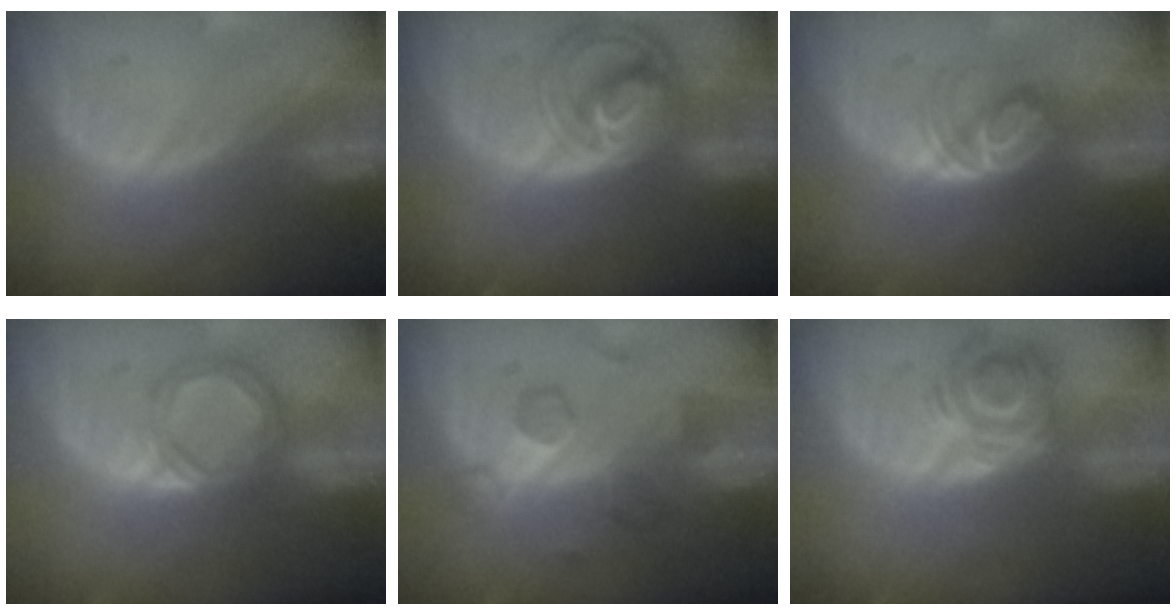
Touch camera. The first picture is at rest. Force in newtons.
{"total": 8.7, "press": 7.6, "slide": 4.3}
{"total": 5.8, "press": 5.0, "slide": 2.9}
{"total": 5.6, "press": 5.3, "slide": 2.0}
{"total": 5.7, "press": 5.5, "slide": 1.3}
{"total": 5.6, "press": 5.5, "slide": 1.0}